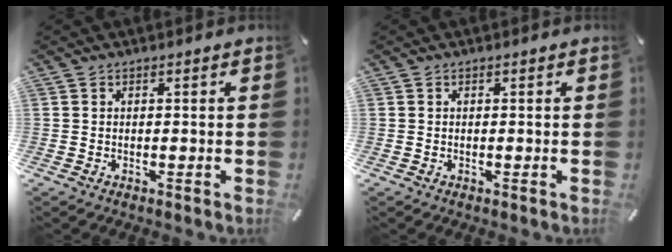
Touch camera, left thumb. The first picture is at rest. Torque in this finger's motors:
{"motor_torque": [0.02, 0.03, -0.04, 0.01, -0.01]}